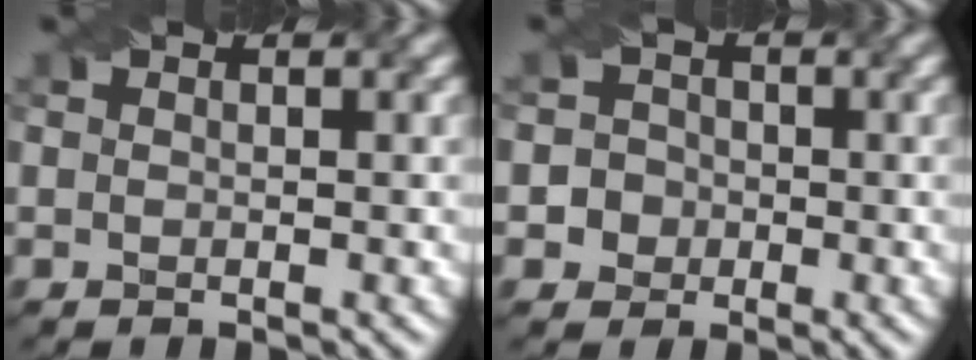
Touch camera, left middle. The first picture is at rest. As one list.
[{"total": 3.3, "force": [-0.7, 3.3, 0.3], "torque": [0.020, 0.019, -0.029]}]